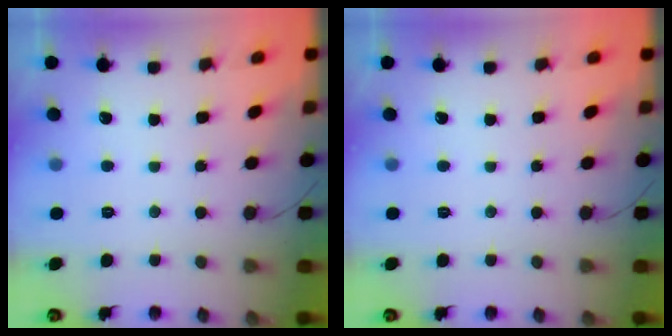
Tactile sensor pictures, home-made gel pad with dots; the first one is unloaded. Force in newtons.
{"total": 0.0}